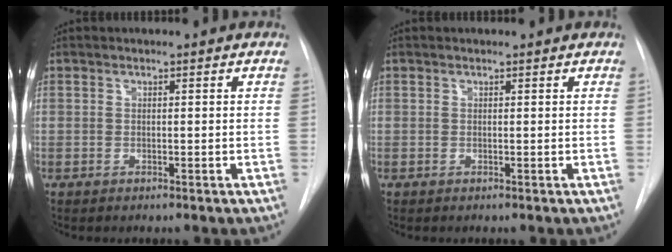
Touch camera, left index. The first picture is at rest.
{"total": 0.0}